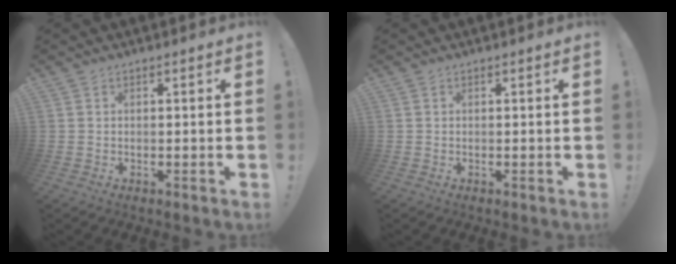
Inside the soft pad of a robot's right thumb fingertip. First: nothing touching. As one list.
[{"total": 0.0}]